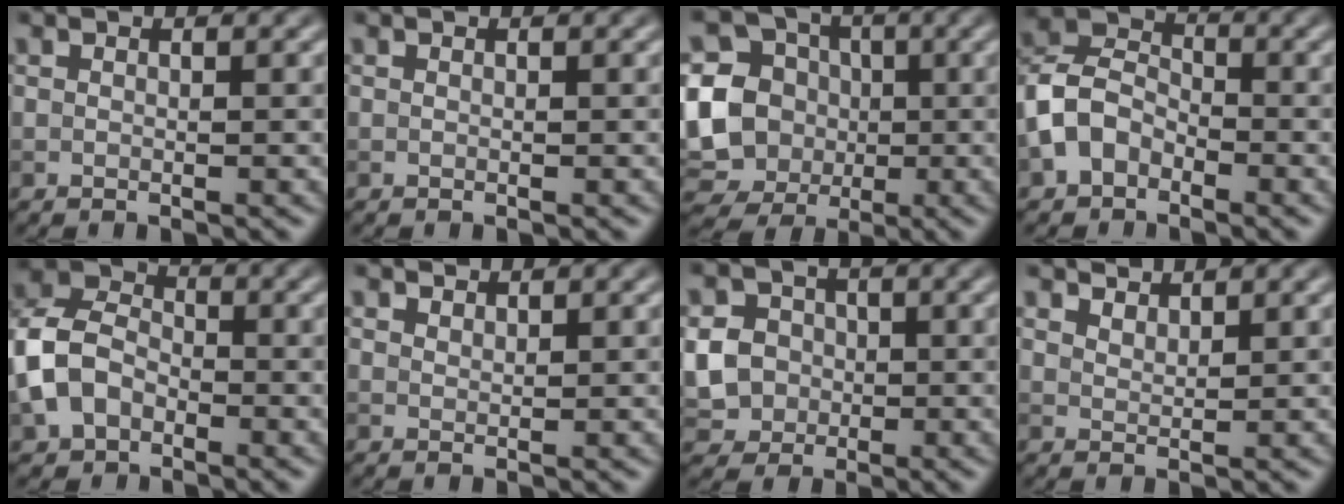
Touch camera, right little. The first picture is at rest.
{"total": 0.0}
{"total": 16.3, "force": [-0.5, 15.1, 6.2], "torque": [-0.176, 0.008, -0.034]}
{"total": 5.1, "force": [-2.2, 3.7, 2.7], "torque": [-0.059, 0.009, -0.057]}
{"total": 7.0, "force": [-2.0, 5.2, 4.2], "torque": [-0.098, 0.005, -0.053]}
{"total": 1.2, "force": [1.2, 0.3, 0.1], "torque": [-0.004, 0.000, 0.021]}
{"total": 6.4, "force": [-0.7, 5.8, 2.5], "torque": [-0.055, 0.014, -0.036]}
{"total": 2.3, "force": [2.2, 0.3, 0.3], "torque": [-0.007, -0.002, 0.042]}